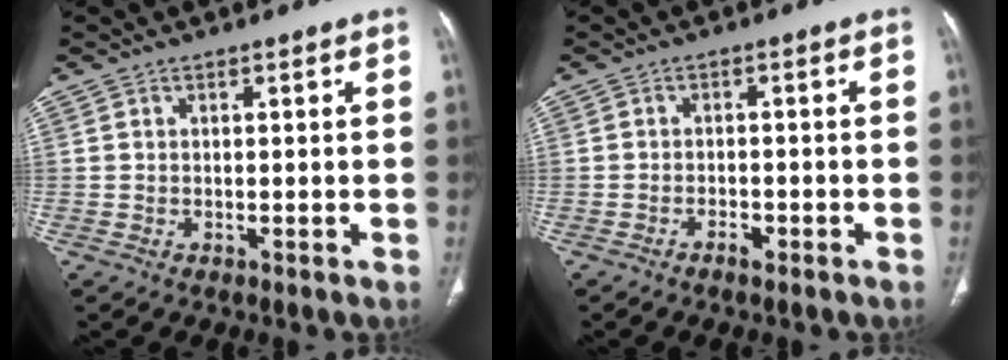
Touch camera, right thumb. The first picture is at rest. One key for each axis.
{"total": 1.9, "fx": -1.4, "fy": 0.7, "fz": 1.1, "tx": -0.024, "ty": 0.010, "tz": -0.024}